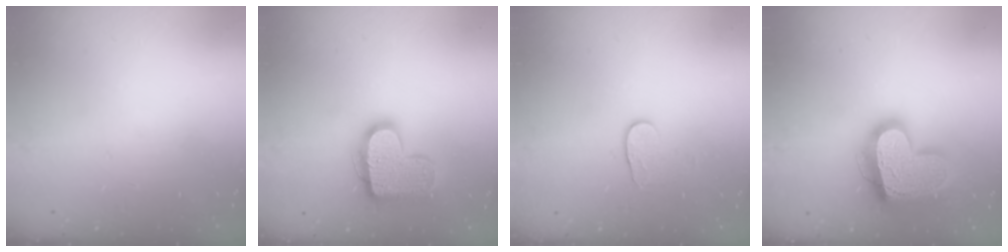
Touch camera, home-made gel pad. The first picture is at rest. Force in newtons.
{"total": 15.5, "press": 15.4, "slide": 1.0}
{"total": 5.6, "press": 5.5, "slide": 0.5}
{"total": 19.9, "press": 19.9, "slide": 1.1}